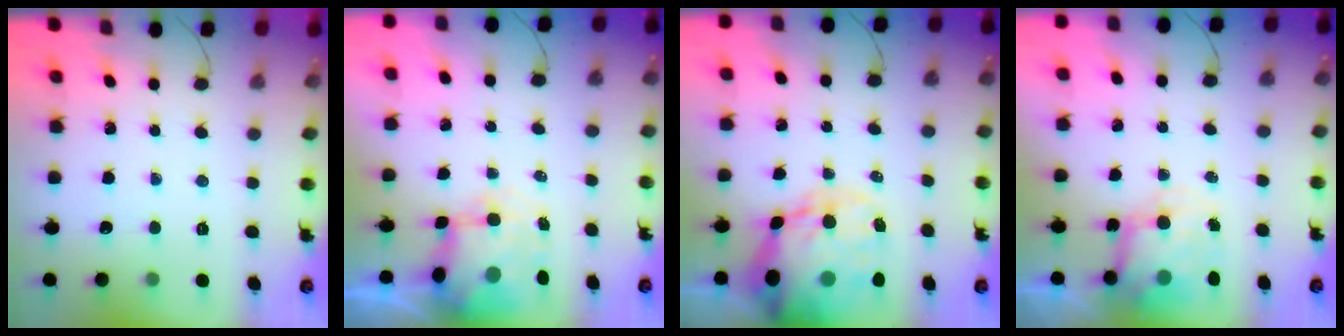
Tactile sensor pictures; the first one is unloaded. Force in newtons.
{"total": 7.8, "press": 7.4, "slide": 2.2}
{"total": 22.2, "press": 21.4, "slide": 5.9}
{"total": 7.7, "press": 7.6, "slide": 0.8}